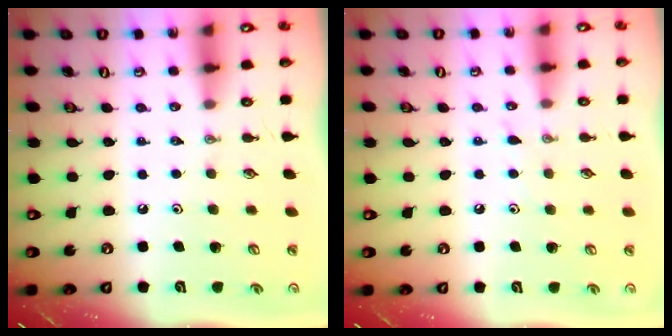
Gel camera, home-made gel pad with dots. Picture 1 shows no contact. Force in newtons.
{"total": 5.8, "press": 5.8, "slide": 0.6}